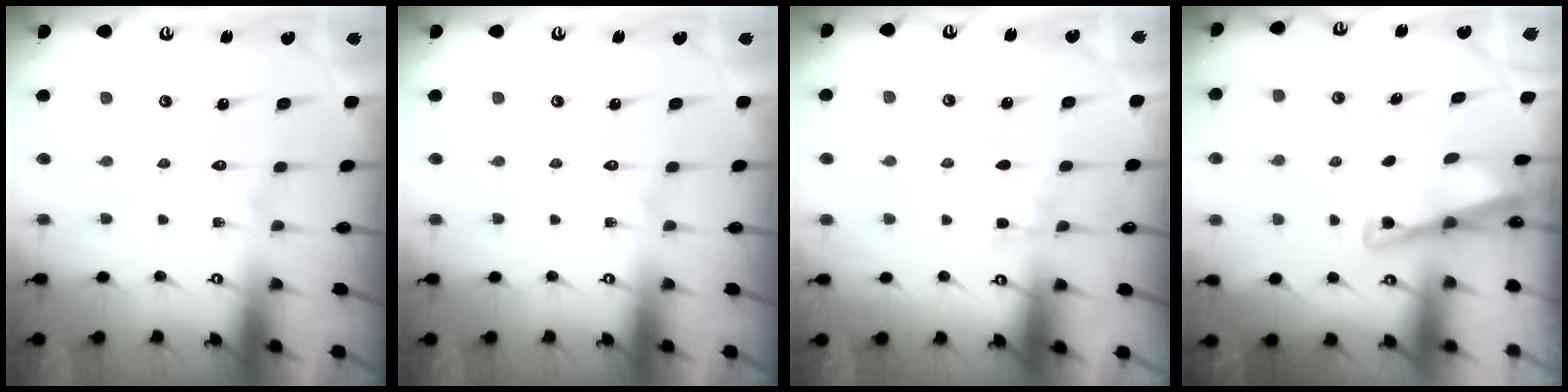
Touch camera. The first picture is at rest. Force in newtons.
{"total": 0.0}
{"total": 4.0, "press": 3.9, "slide": 0.4}
{"total": 2.9, "press": 2.9, "slide": 0.4}